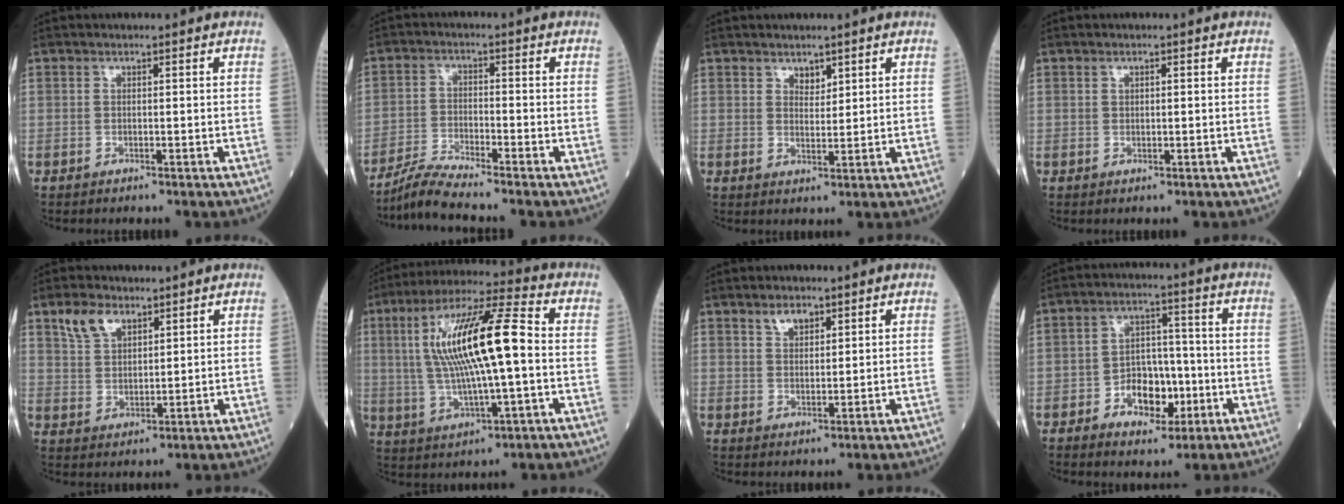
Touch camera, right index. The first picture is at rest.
{"total": 5.6, "force": [-5.1, -1.3, 1.8], "torque": [-0.042, -0.023, -0.099]}
{"total": 2.1, "force": [1.6, 1.0, 0.9], "torque": [-0.014, -0.003, 0.031]}
{"total": 0.5, "force": [0.3, 0.2, 0.4], "torque": [-0.010, 0.001, 0.007]}
{"total": 5.4, "force": [3.7, 2.7, 2.9], "torque": [-0.065, 0.009, 0.081]}
{"total": 16.6, "force": [1.3, 2.4, 16.4], "torque": [-0.318, 0.022, 0.024]}
{"total": 2.8, "force": [2.0, 1.3, 1.4], "torque": [-0.029, 0.003, 0.041]}
{"total": 7.7, "force": [-2.8, 4.7, 5.4], "torque": [-0.092, 0.016, -0.041]}